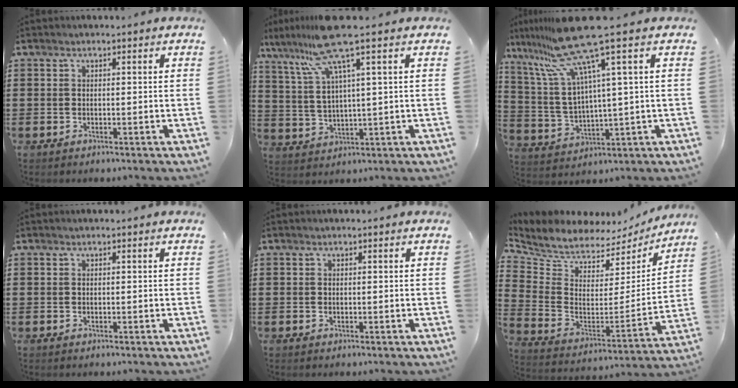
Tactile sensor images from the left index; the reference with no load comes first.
{"total": 9.0, "force": [5.6, 0.1, 6.9], "torque": [-0.174, -0.027, 0.091]}
{"total": 13.7, "force": [8.4, 1.1, 10.7], "torque": [-0.270, -0.050, 0.131]}
{"total": 0.0}
{"total": 0.0}
{"total": 6.0, "force": [5.7, 1.8, 0.4], "torque": [-0.050, -0.056, 0.098]}